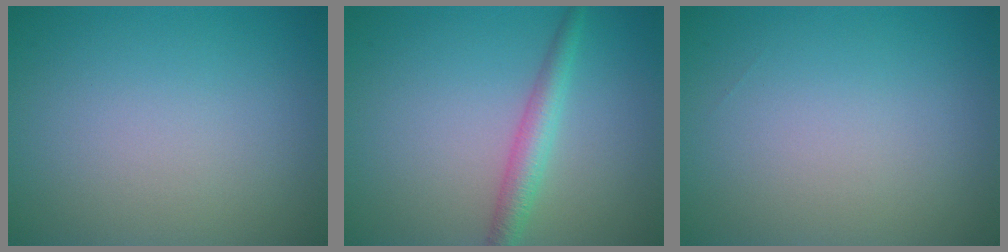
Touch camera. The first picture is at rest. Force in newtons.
{"total": 2.6, "press": 2.6, "slide": 0.1}
{"total": 0.0}